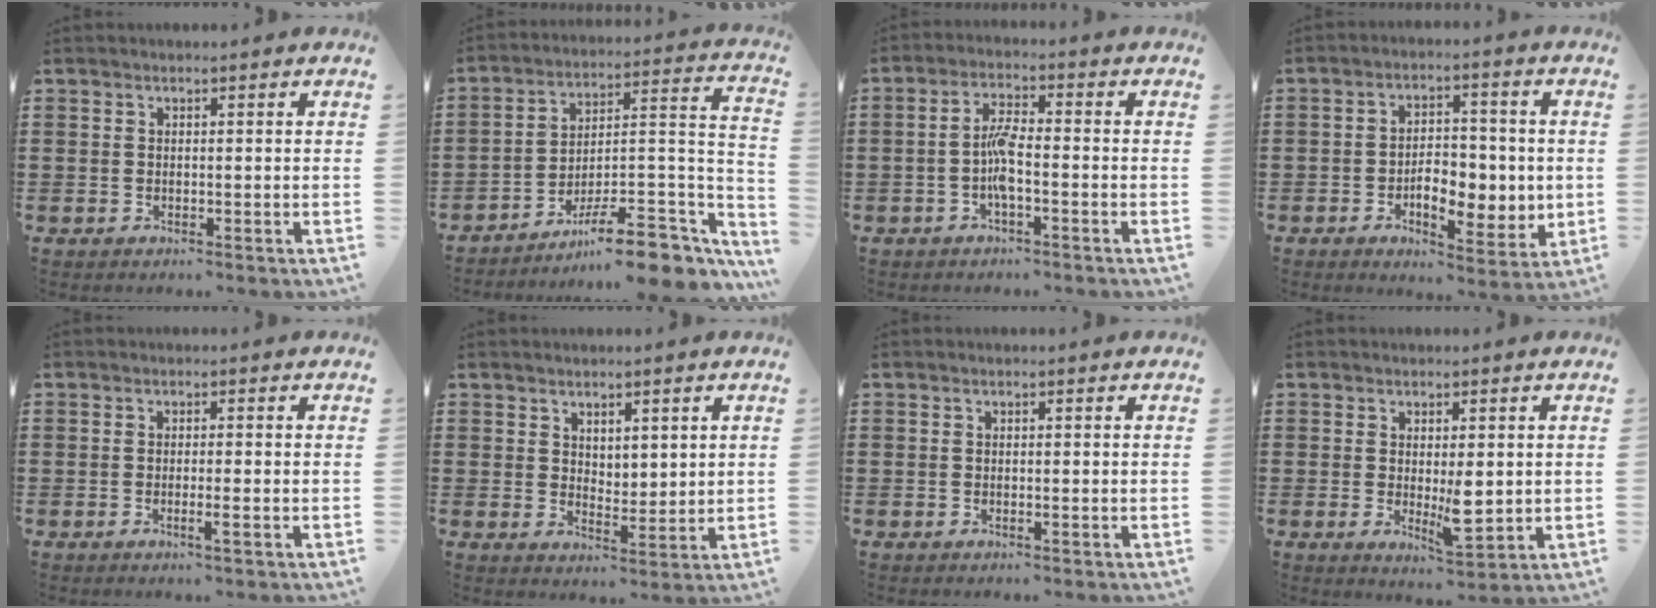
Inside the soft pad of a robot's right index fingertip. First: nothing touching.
{"total": 10.9, "force": [-8.2, 2.5, 6.8], "torque": [-0.086, 0.020, -0.151]}
{"total": 4.8, "force": [-1.4, 0.9, 4.5], "torque": [-0.101, -0.004, -0.033]}
{"total": 6.7, "force": [-1.2, 4.1, 5.1], "torque": [-0.073, -0.001, -0.026]}
{"total": 1.7, "force": [-0.8, 0.0, 1.5], "torque": [-0.023, -0.003, -0.015]}
{"total": 3.3, "force": [2.8, 1.6, 0.3], "torque": [-0.004, -0.003, 0.053]}
{"total": 0.0}
{"total": 4.6, "force": [0.1, 1.6, 4.2], "torque": [-0.059, -0.005, 0.000]}